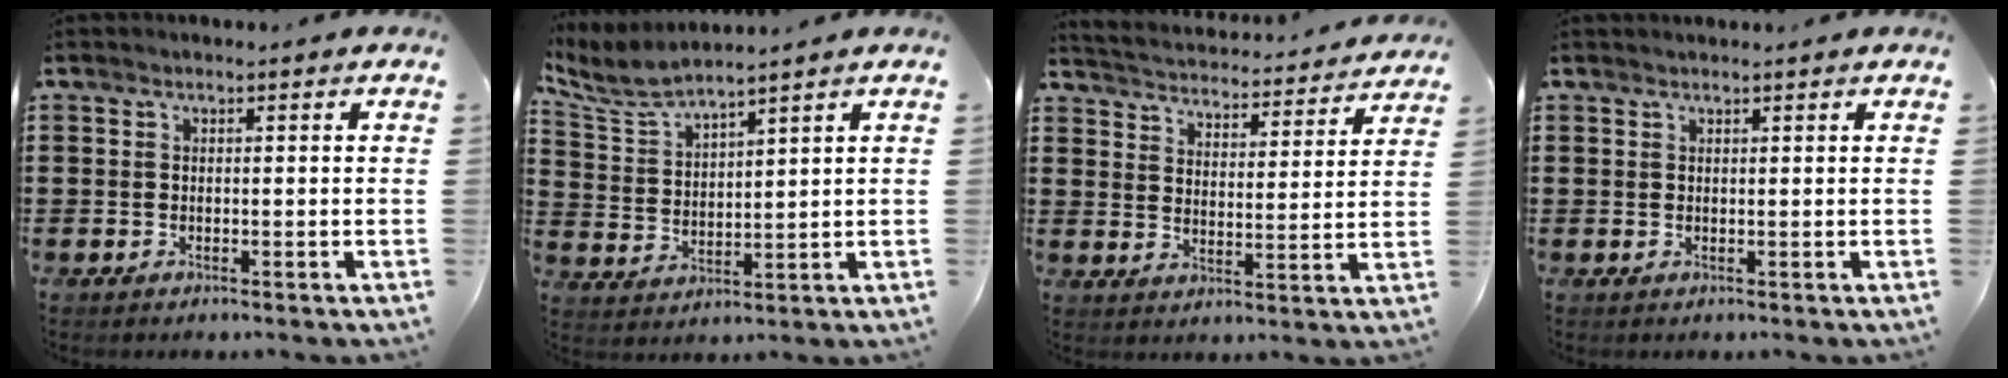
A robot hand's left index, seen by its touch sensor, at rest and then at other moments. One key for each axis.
{"total": 5.4, "fx": 4.9, "fy": 0.6, "fz": 2.0, "tx": -0.061, "ty": -0.022, "tz": 0.087}
{"total": 3.5, "fx": 3.5, "fy": -0.3, "fz": -0.3, "tx": -0.018, "ty": -0.036, "tz": 0.053}
{"total": 0.7, "fx": 0.7, "fy": -0.1, "fz": 0.2, "tx": -0.003, "ty": -0.002, "tz": 0.014}